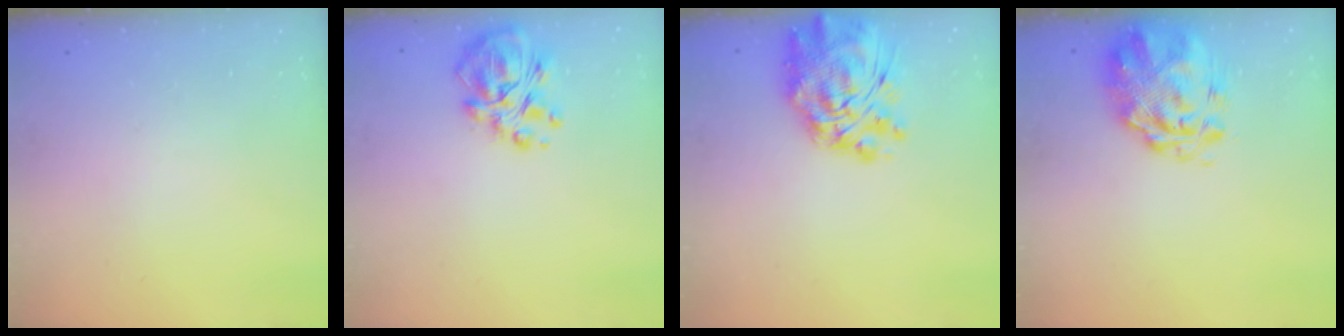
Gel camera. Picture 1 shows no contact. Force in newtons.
{"total": 11.3, "press": 10.8, "slide": 3.5}
{"total": 15.3, "press": 14.2, "slide": 5.7}
{"total": 3.3, "press": 2.9, "slide": 1.5}